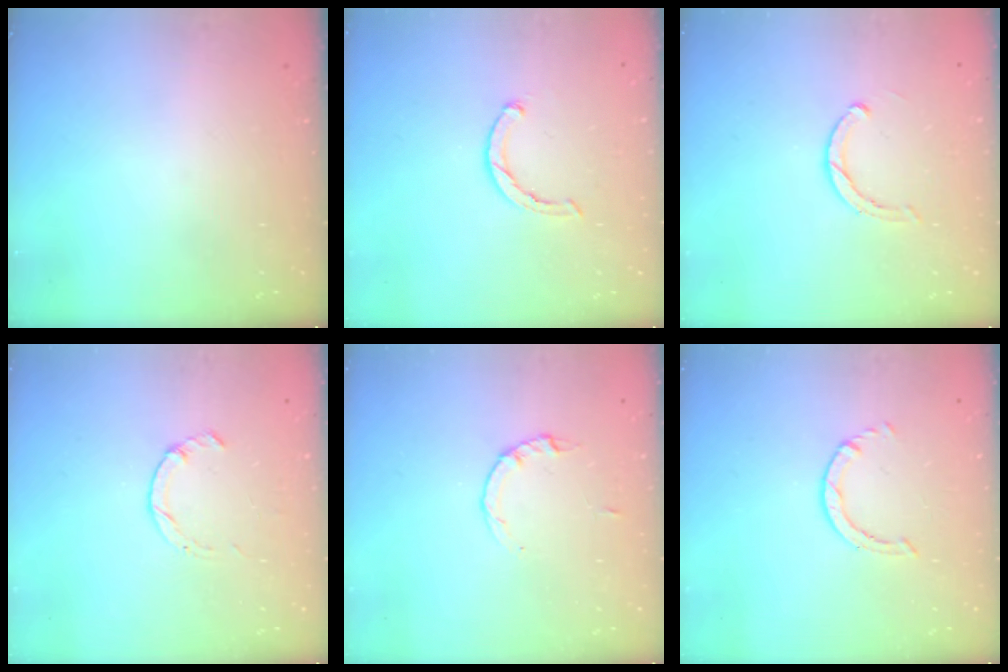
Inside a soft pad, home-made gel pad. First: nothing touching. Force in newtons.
{"total": 2.3, "press": 2.2, "slide": 0.5}
{"total": 2.8, "press": 2.7, "slide": 0.3}
{"total": 1.0, "press": 1.0, "slide": 0.3}
{"total": 2.2, "press": 2.1, "slide": 0.3}
{"total": 0.6, "press": 0.6, "slide": 0.1}